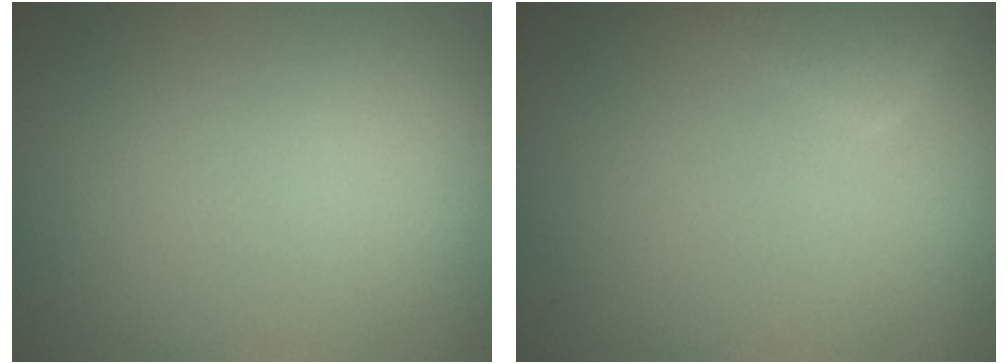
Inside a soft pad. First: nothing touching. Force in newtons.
{"total": 2.8, "press": 2.8, "slide": 0.2}